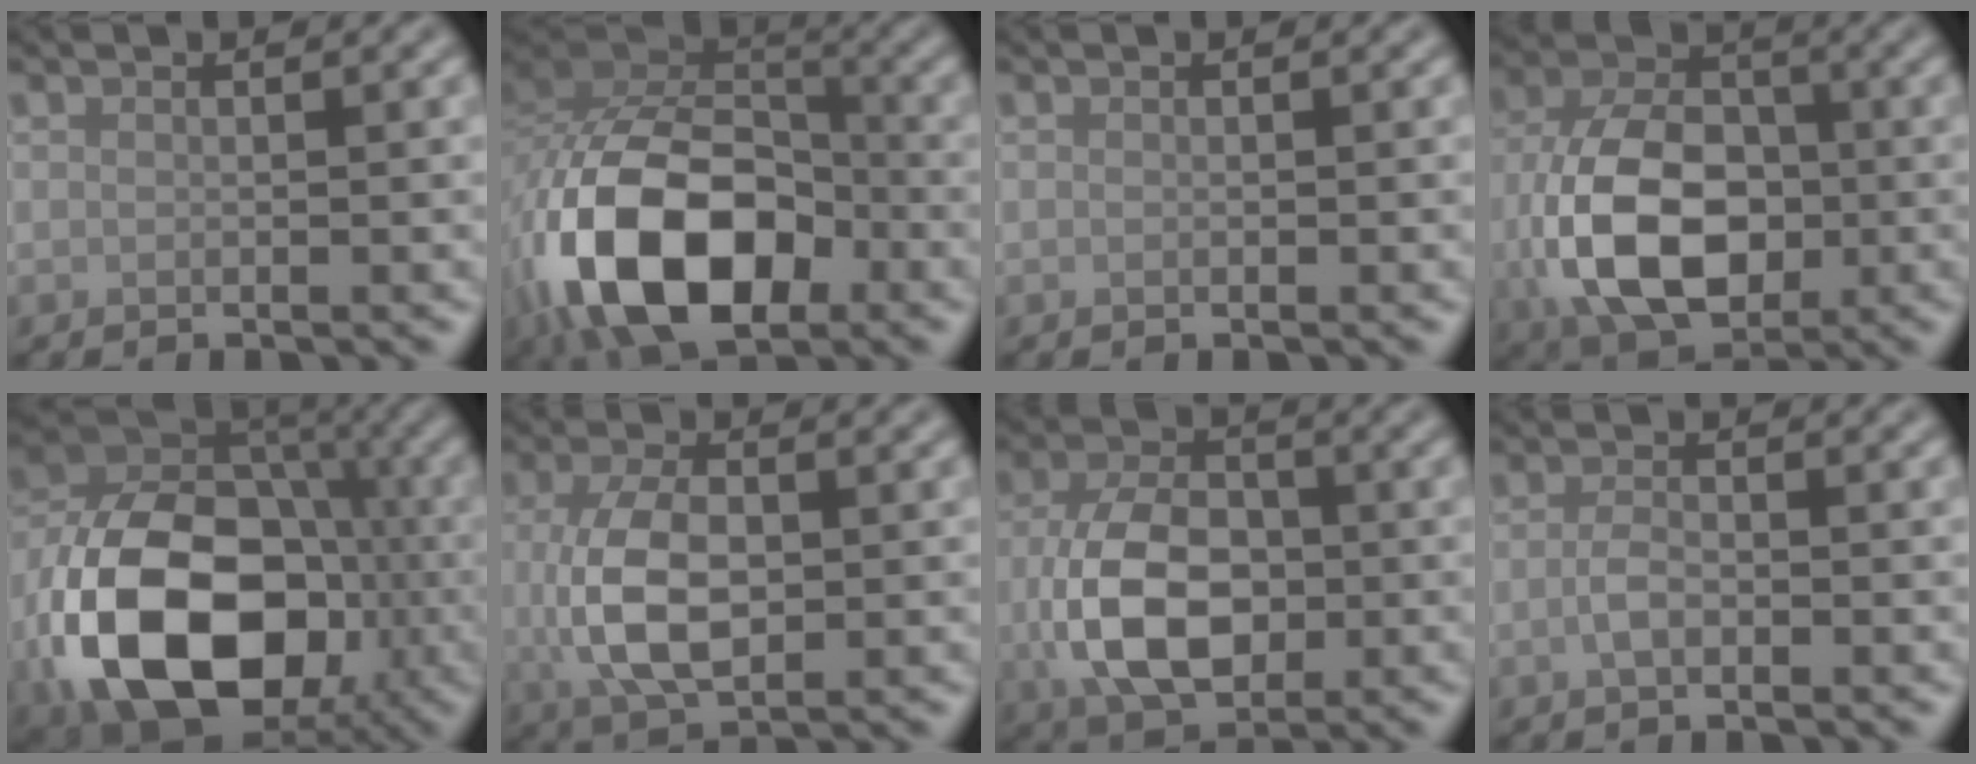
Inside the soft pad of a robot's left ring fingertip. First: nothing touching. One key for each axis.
{"total": 14.0, "fx": -5.7, "fy": 8.3, "fz": 9.7, "tx": -0.196, "ty": -0.011, "tz": -0.111}
{"total": 0.0}
{"total": 11.1, "fx": -1.9, "fy": 7.3, "fz": 8.1, "tx": -0.172, "ty": -0.010, "tz": -0.039}
{"total": 17.2, "fx": -5.2, "fy": 11.8, "fz": 11.4, "tx": -0.207, "ty": -0.020, "tz": -0.098}
{"total": 7.0, "fx": -0.2, "fy": 4.1, "fz": 5.7, "tx": -0.129, "ty": -0.005, "tz": -0.003}
{"total": 8.4, "fx": -1.0, "fy": 5.5, "fz": 6.3, "tx": -0.134, "ty": -0.006, "tz": -0.020}
{"total": 1.8, "fx": -0.6, "fy": 0.8, "fz": 1.5, "tx": -0.031, "ty": 0.000, "tz": -0.014}